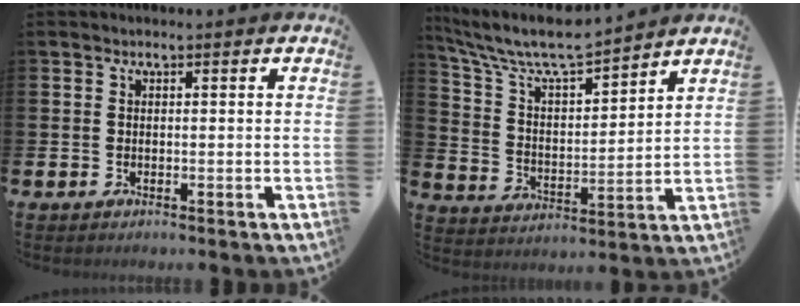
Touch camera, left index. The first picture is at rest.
{"total": 8.4, "force": [7.8, 1.3, 2.8], "torque": [-0.095, -0.051, 0.136]}